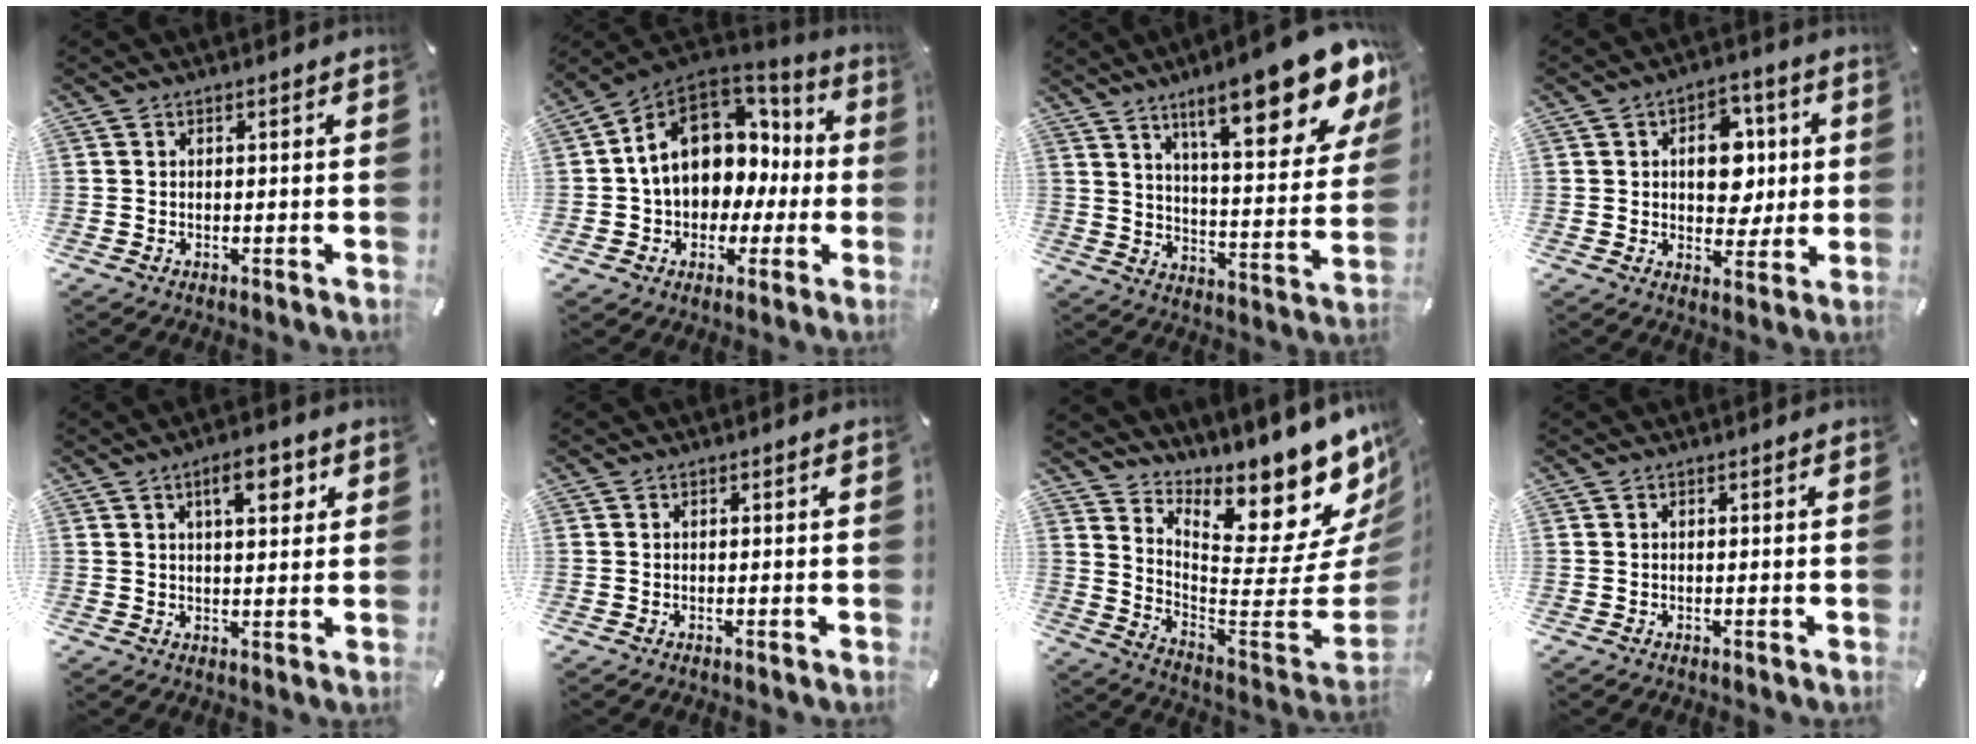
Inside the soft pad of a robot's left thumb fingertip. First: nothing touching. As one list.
[{"total": 15.0, "force": [3.0, 11.8, 8.7], "torque": [-0.163, -0.009, 0.059]}, {"total": 22.1, "force": [13.6, 6.6, 16.2], "torque": [-0.237, -0.084, 0.214]}, {"total": 10.7, "force": [1.7, 7.8, 7.2], "torque": [-0.086, -0.001, 0.023]}, {"total": 7.0, "force": [3.2, 2.7, 5.6], "torque": [-0.077, -0.008, 0.045]}, {"total": 0.0}, {"total": 15.0, "force": [12.7, 3.3, 7.2], "torque": [-0.050, -0.152, 0.194]}, {"total": 0.0}]